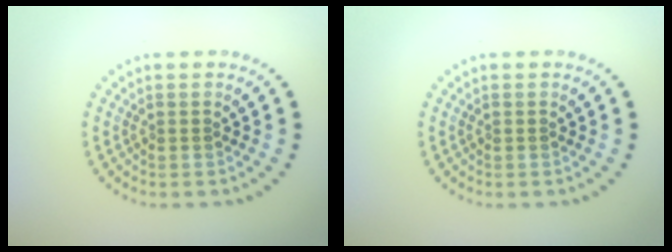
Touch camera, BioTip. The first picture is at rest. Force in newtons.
{"total": 0.0}